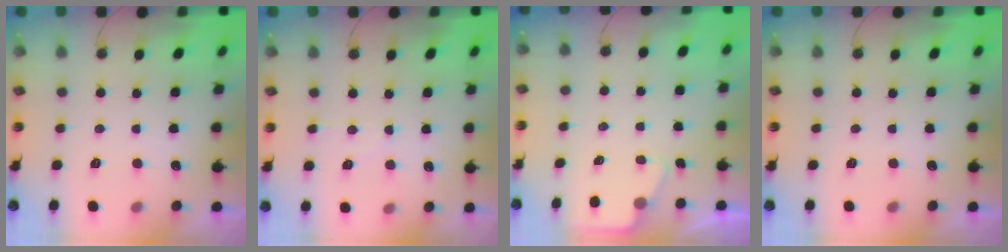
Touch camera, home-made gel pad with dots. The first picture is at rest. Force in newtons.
{"total": 4.9, "press": 4.9, "slide": 0.7}
{"total": 2.1, "press": 2.1, "slide": 0.3}
{"total": 0.0}